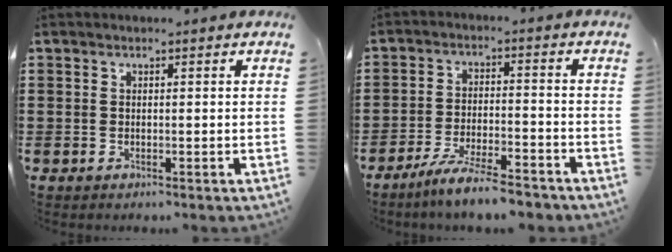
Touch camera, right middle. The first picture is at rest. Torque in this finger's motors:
{"motor_torque": [1.54, -0.59, 0.19, 0.13]}